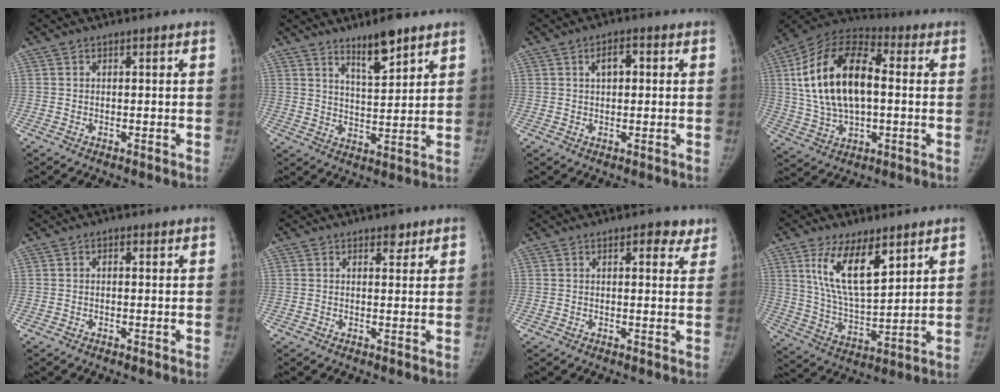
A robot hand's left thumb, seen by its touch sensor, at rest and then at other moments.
{"total": 7.7, "force": [5.6, 1.9, 5.0], "torque": [-0.071, -0.041, 0.096]}
{"total": 3.7, "force": [1.0, 2.1, 3.0], "torque": [-0.042, 0.008, 0.013]}
{"total": 20.5, "force": [2.1, 11.4, 16.9], "torque": [-0.309, 0.021, 0.033]}
{"total": 0.7, "force": [0.1, 0.6, 0.4], "torque": [0.000, 0.002, -0.004]}
{"total": 2.1, "force": [1.5, 1.2, 0.9], "torque": [0.002, -0.007, 0.018]}
{"total": 4.2, "force": [2.5, 2.1, 2.6], "torque": [-0.006, -0.008, 0.025]}
{"total": 13.9, "force": [7.2, 5.7, 10.4], "torque": [-0.164, -0.040, 0.147]}